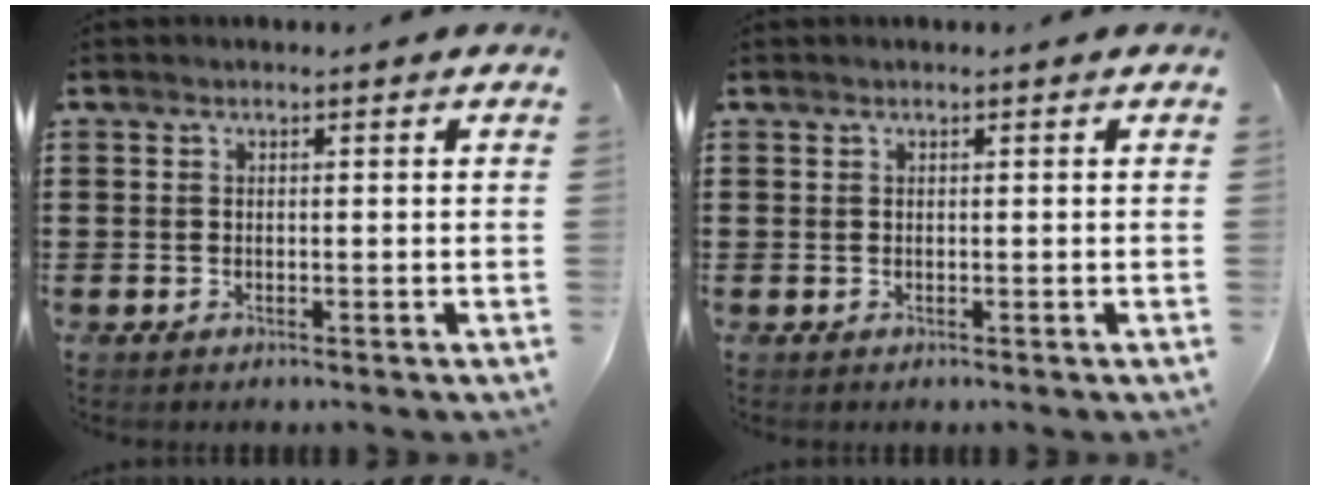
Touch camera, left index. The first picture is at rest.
{"total": 0.0}